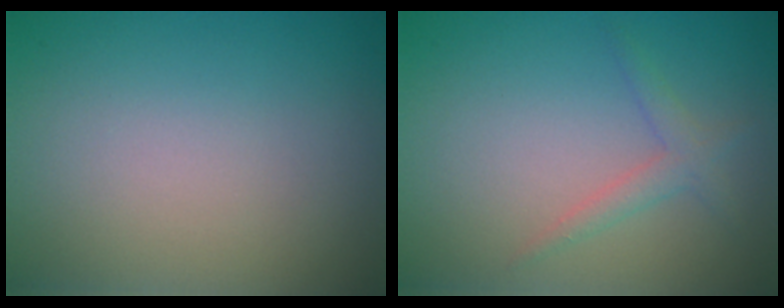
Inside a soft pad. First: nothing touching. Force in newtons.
{"total": 1.7, "press": 1.7, "slide": 0.1}